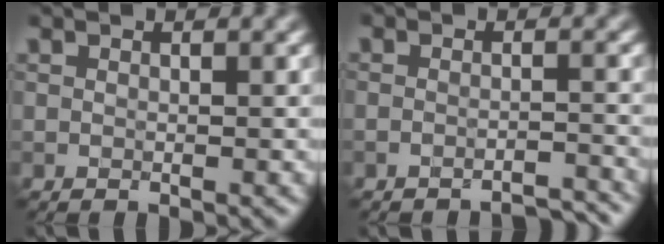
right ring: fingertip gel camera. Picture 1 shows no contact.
{"total": 2.2, "force": [-2.1, 0.0, 0.3], "torque": [0.004, 0.003, -0.035]}